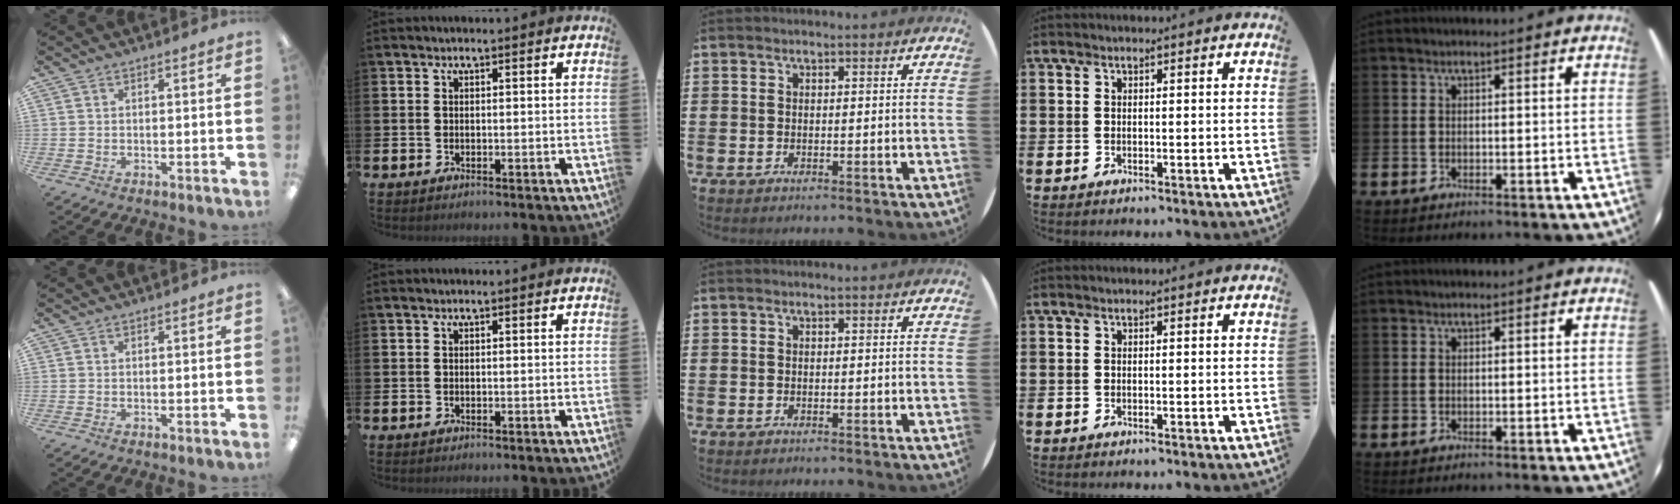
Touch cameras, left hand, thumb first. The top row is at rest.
{}